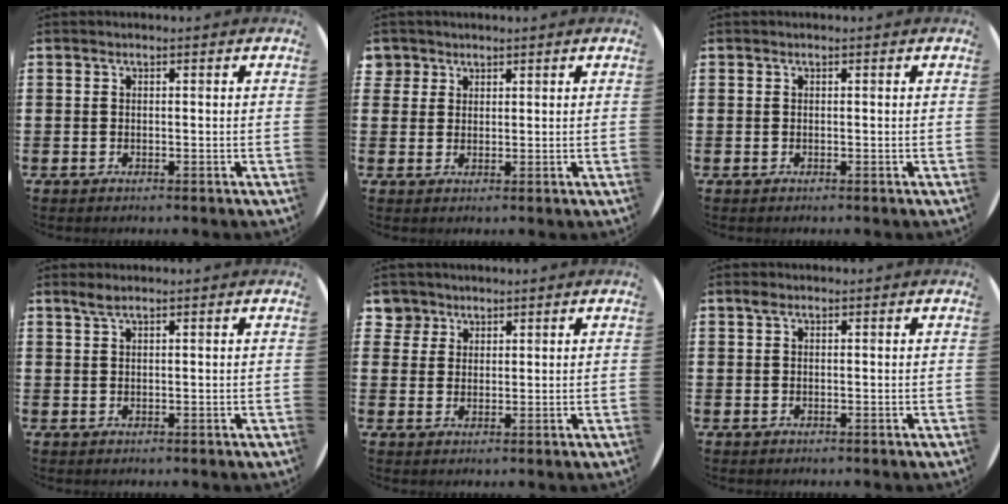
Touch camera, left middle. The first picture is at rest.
{"total": 2.2, "force": [1.7, 1.5, 0.1], "torque": [0.000, 0.004, 0.031]}
{"total": 0.0}
{"total": 1.4, "force": [1.1, 0.1, 0.9], "torque": [-0.018, 0.002, 0.019]}
{"total": 3.0, "force": [2.2, 2.1, 0.2], "torque": [-0.005, 0.006, 0.042]}
{"total": 0.9, "force": [0.5, 0.5, 0.5], "torque": [-0.004, 0.001, 0.008]}